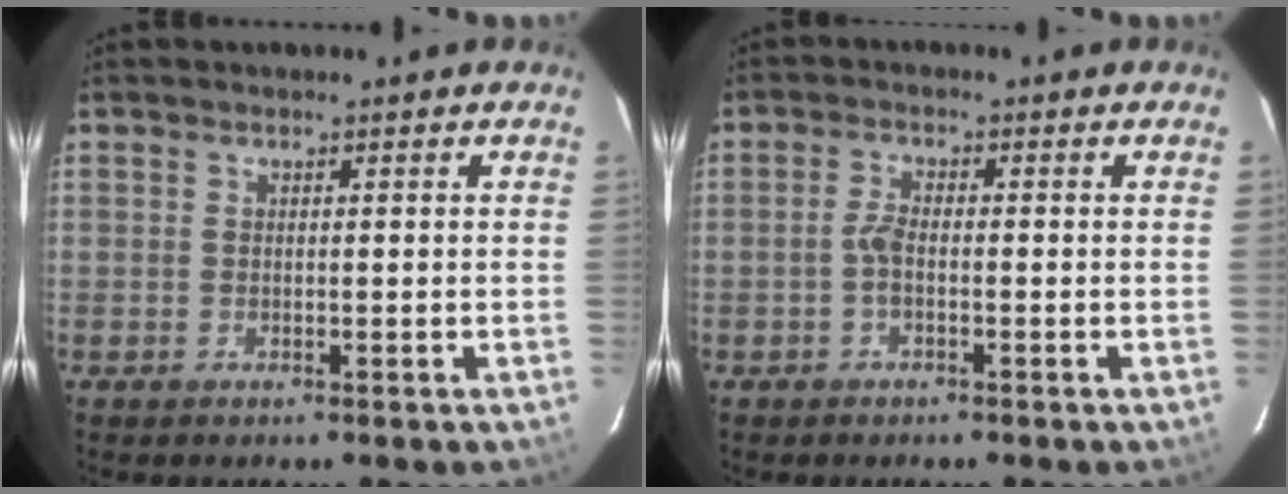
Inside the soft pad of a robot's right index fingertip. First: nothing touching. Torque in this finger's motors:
{"motor_torque": [0.54, -0.13, 0.29, 0.07]}